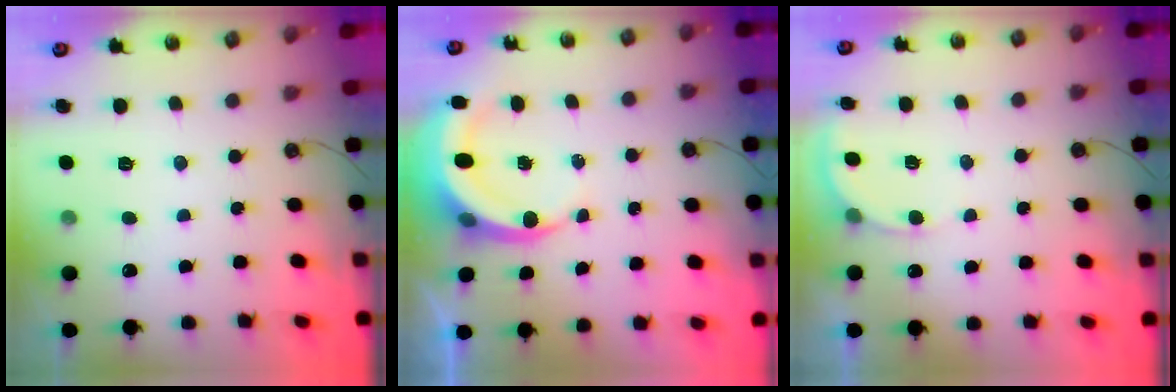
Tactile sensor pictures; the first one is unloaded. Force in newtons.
{"total": 7.0, "press": 6.9, "slide": 1.0}
{"total": 3.5, "press": 3.4, "slide": 0.4}